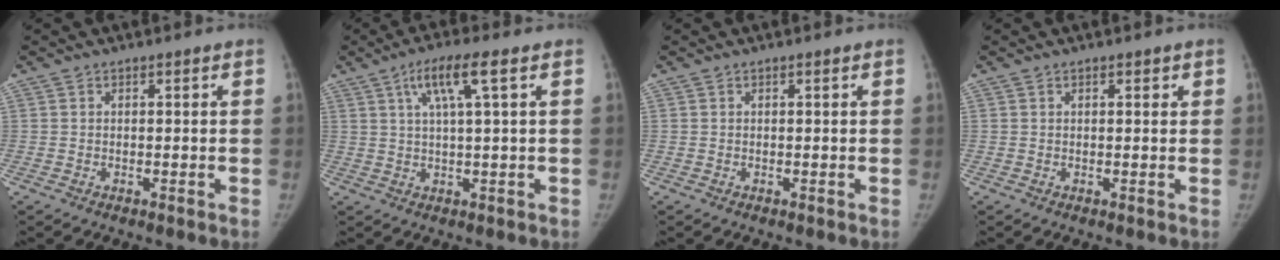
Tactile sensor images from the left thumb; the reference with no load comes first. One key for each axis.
{"total": 7.0, "fx": 2.9, "fy": 0.5, "fz": 6.4, "tx": -0.132, "ty": 0.003, "tz": 0.054}
{"total": 0.0}
{"total": 1.0, "fx": 0.6, "fy": 0.4, "fz": 0.7, "tx": -0.004, "ty": 0.000, "tz": 0.006}